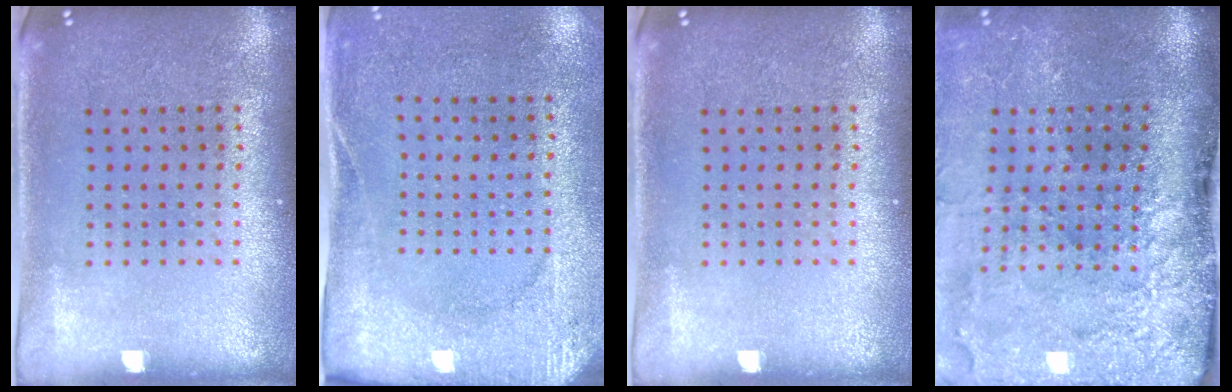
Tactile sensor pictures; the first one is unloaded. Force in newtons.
{"total": 2.7, "press": 2.2, "slide": 1.7}
{"total": 0.0}
{"total": 4.7, "press": 3.6, "slide": 3.0}